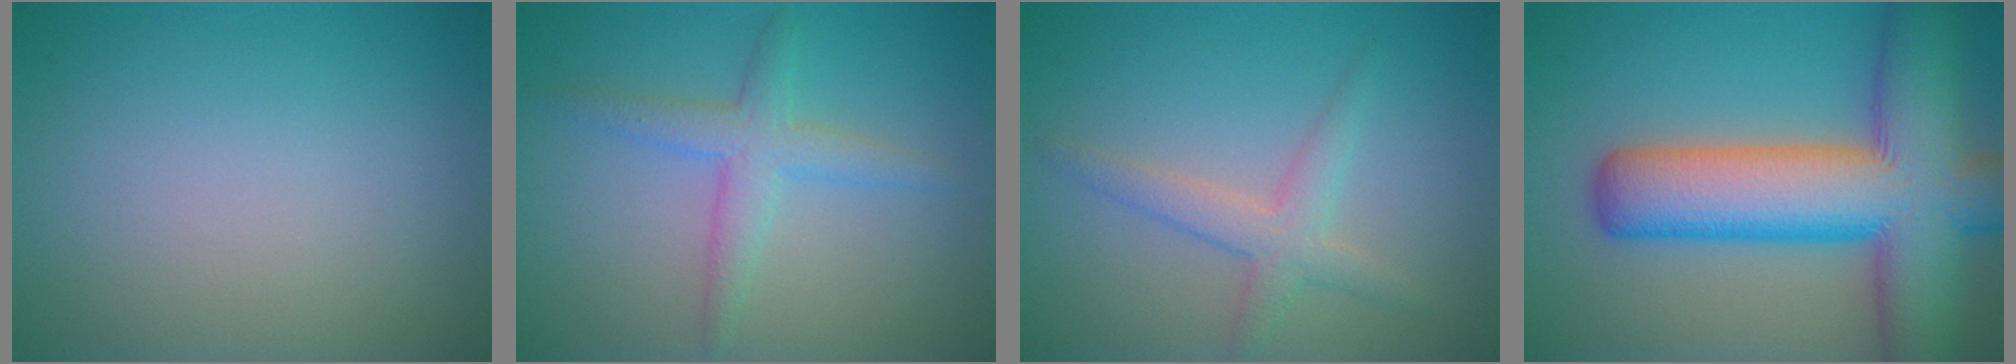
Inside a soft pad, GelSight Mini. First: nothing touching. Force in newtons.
{"total": 2.9, "press": 2.9, "slide": 0.2}
{"total": 2.6, "press": 2.6, "slide": 0.1}
{"total": 13.3, "press": 13.3, "slide": 0.5}